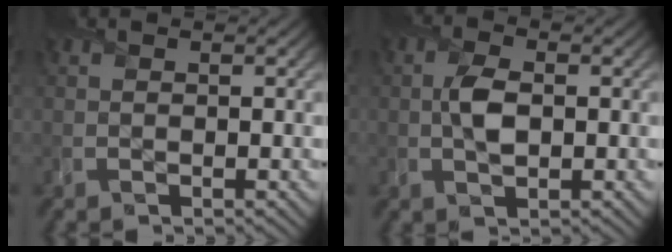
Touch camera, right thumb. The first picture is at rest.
{"total": 3.4, "force": [0.1, 1.9, 2.7], "torque": [-0.061, 0.000, 0.001]}